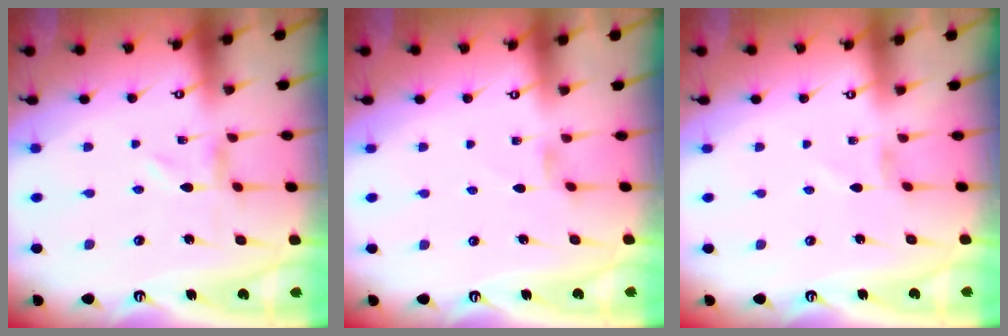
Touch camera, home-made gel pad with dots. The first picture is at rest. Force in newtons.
{"total": 1.7, "press": 1.7, "slide": 0.3}
{"total": 0.0}